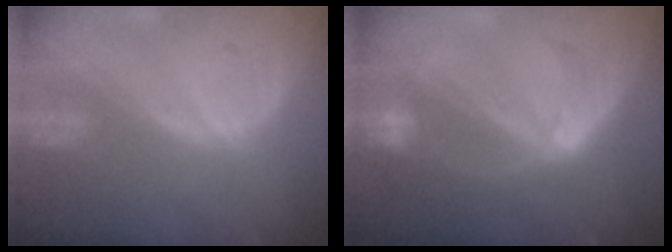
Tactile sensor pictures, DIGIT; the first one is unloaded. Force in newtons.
{"total": 6.3, "press": 5.6, "slide": 3.0}